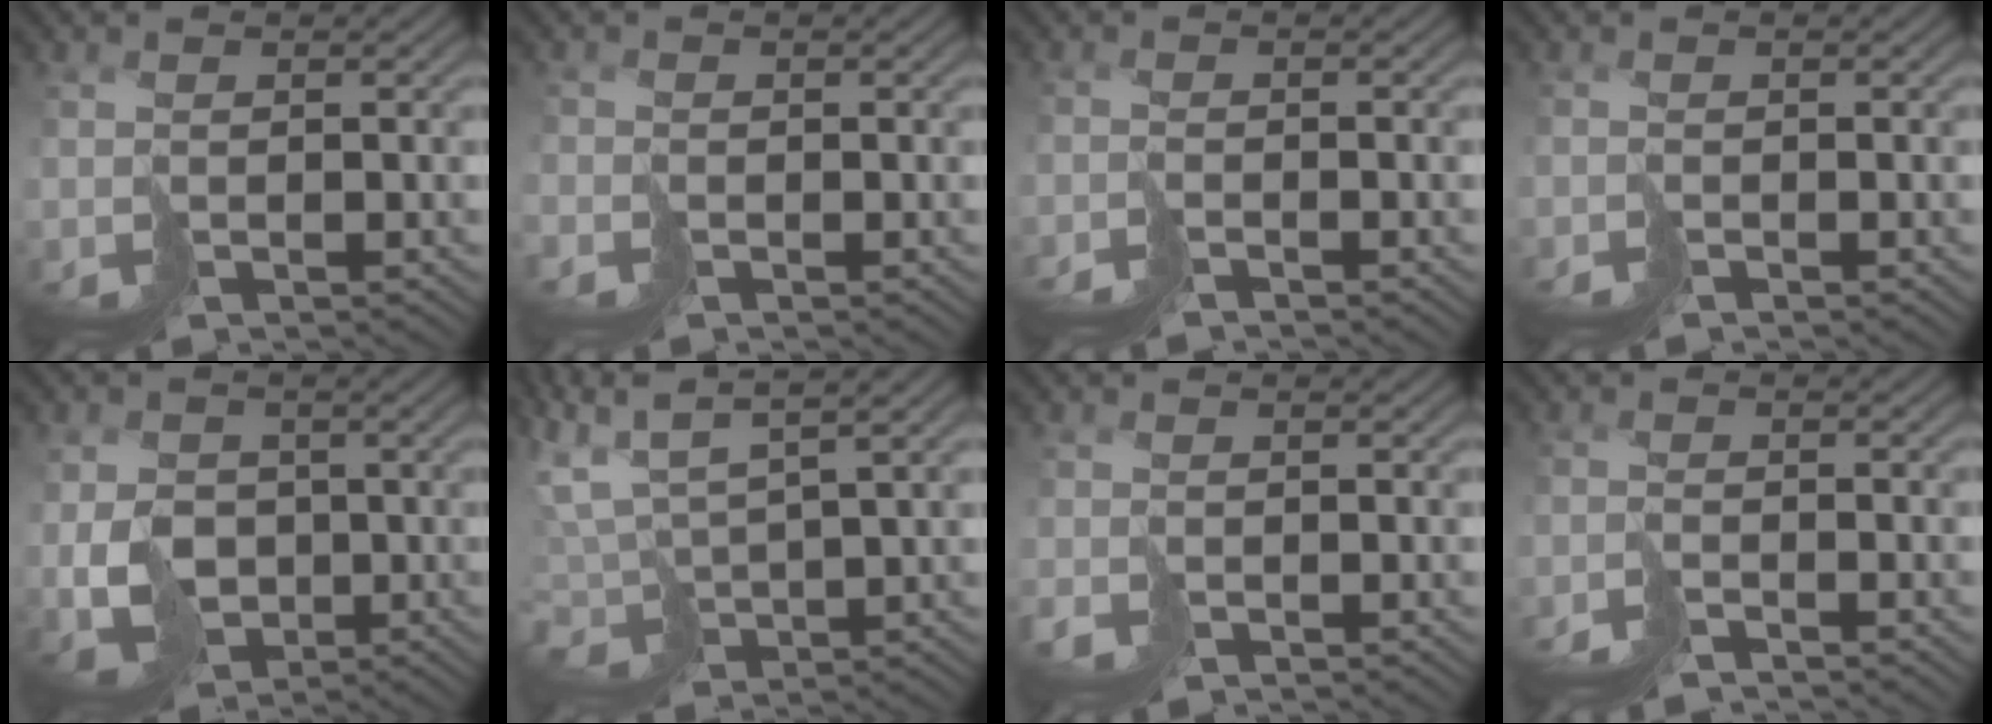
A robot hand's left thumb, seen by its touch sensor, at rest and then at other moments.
{"total": 1.6, "force": [-1.3, 0.9, 0.3], "torque": [-0.014, -0.008, -0.030]}
{"total": 1.6, "force": [-1.5, 0.2, 0.5], "torque": [-0.012, -0.004, -0.036]}
{"total": 0.7, "force": [-0.7, 0.0, 0.0], "torque": [-0.003, -0.003, -0.019]}
{"total": 5.1, "force": [-0.1, 4.6, 2.2], "torque": [-0.054, -0.016, 0.002]}
{"total": 7.5, "force": [5.2, 2.3, 4.8], "torque": [-0.123, 0.023, 0.107]}
{"total": 1.3, "force": [-1.1, 0.6, 0.2], "torque": [-0.012, -0.007, -0.027]}
{"total": 2.3, "force": [-2.1, 0.4, 0.9], "torque": [-0.020, -0.005, -0.049]}